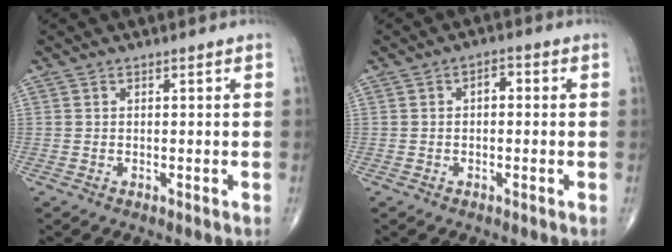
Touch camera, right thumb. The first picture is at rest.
{"total": 2.5, "force": [0.2, 1.4, 2.0], "torque": [-0.023, 0.011, -0.005]}